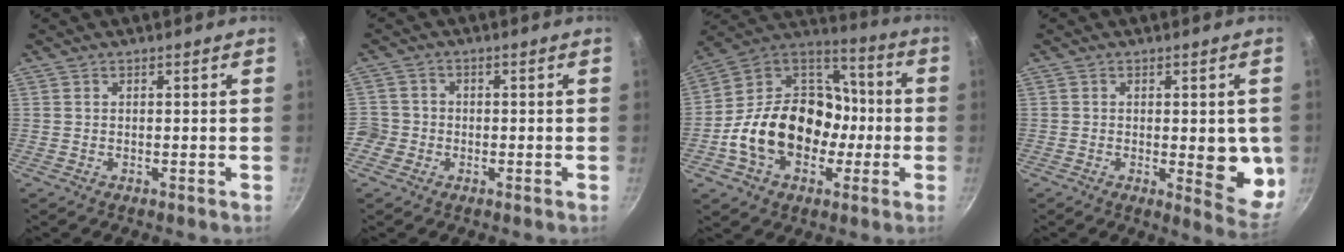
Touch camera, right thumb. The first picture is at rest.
{"total": 4.3, "force": [-1.6, 3.9, 0.9], "torque": [0.000, 0.020, -0.033]}
{"total": 23.5, "force": [-4.7, 17.5, 15.0], "torque": [-0.229, 0.065, -0.080]}
{"total": 10.4, "force": [-0.7, 3.9, 9.6], "torque": [-0.091, -0.022, -0.006]}